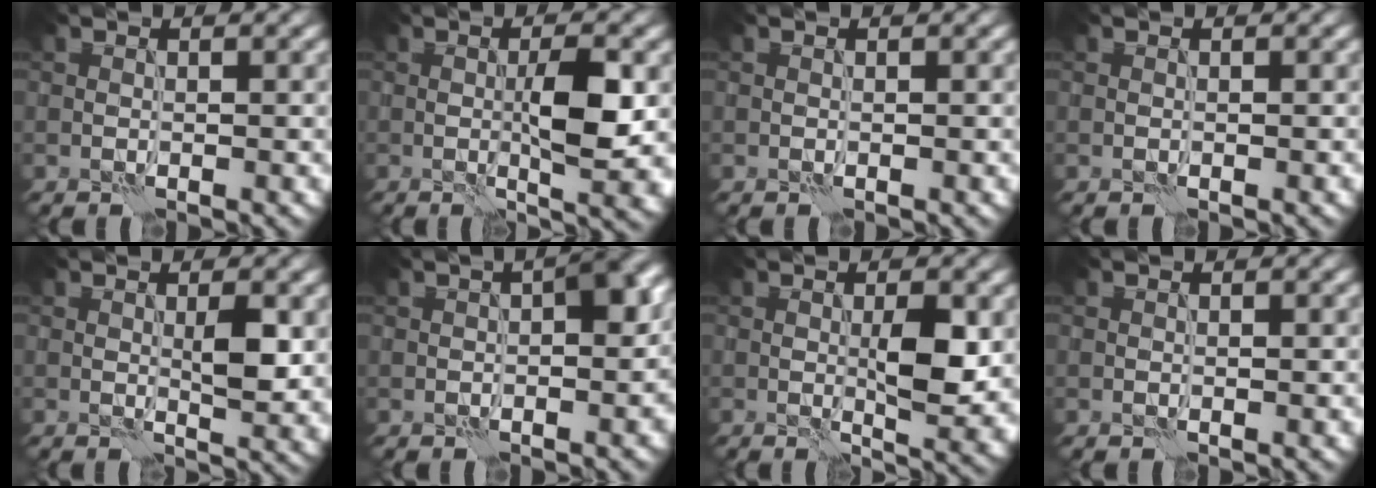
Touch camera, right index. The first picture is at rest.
{"total": 6.0, "force": [-0.2, 1.3, 5.9], "torque": [-0.098, -0.001, 0.001]}
{"total": 0.0}
{"total": 0.0}
{"total": 2.9, "force": [0.3, 0.7, 2.8], "torque": [-0.050, -0.003, 0.006]}
{"total": 4.0, "force": [-0.4, 1.6, 3.7], "torque": [-0.038, 0.016, -0.011]}
{"total": 4.7, "force": [0.0, 1.2, 4.5], "torque": [-0.077, -0.003, 0.003]}
{"total": 0.0}